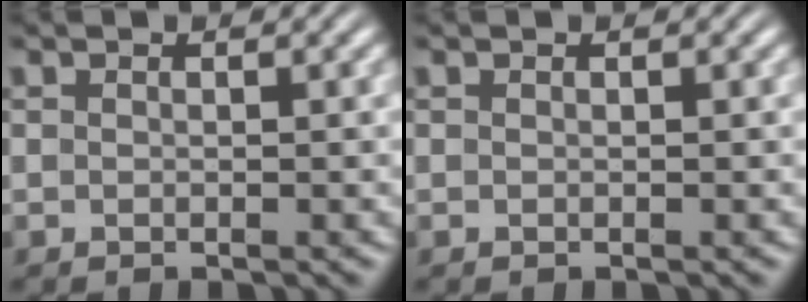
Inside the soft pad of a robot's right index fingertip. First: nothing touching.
{"total": 0.0}